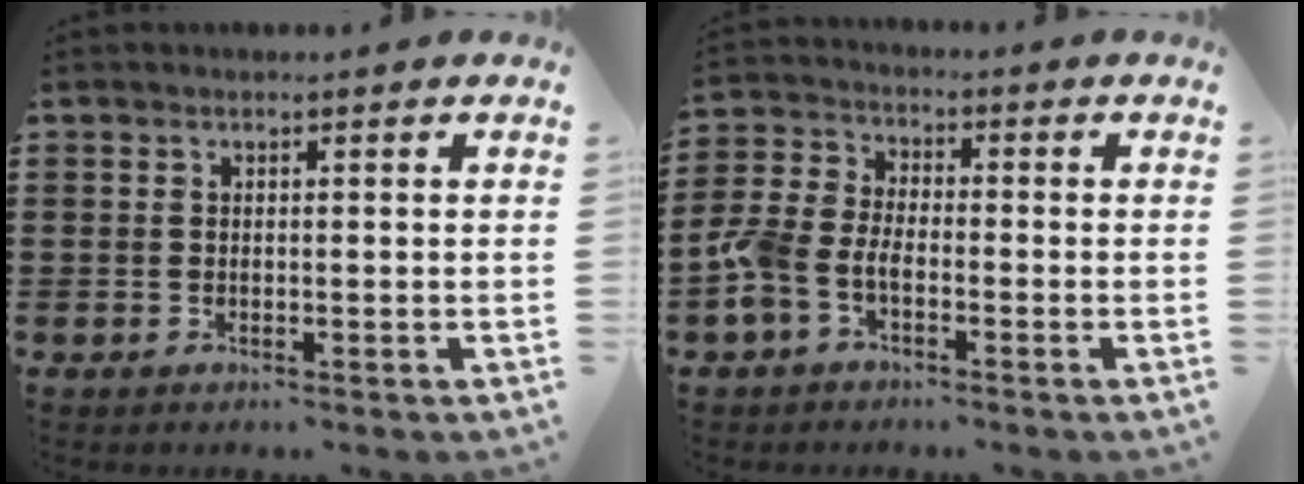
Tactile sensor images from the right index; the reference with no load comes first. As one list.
[{"total": 5.1, "force": [-3.0, 2.6, 3.1], "torque": [-0.098, -0.004, -0.068]}]